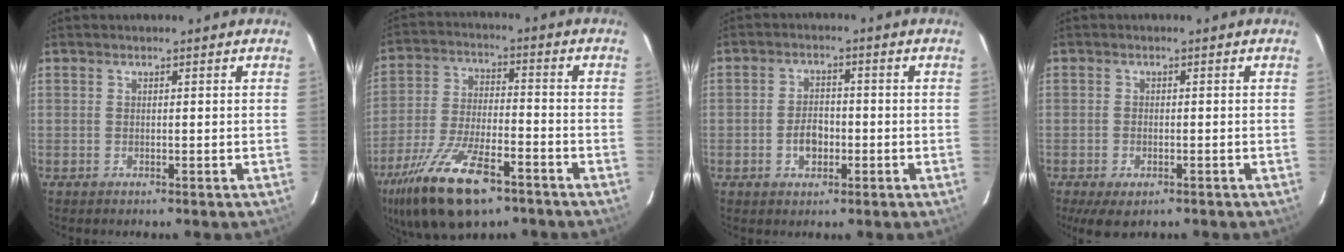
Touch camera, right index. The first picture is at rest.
{"total": 18.9, "force": [-12.1, 7.1, 12.7], "torque": [-0.264, -0.040, -0.214]}
{"total": 4.4, "force": [-1.5, 3.0, 2.9], "torque": [-0.058, 0.007, -0.023]}
{"total": 5.3, "force": [-3.3, 2.5, 3.3], "torque": [-0.074, -0.019, -0.054]}